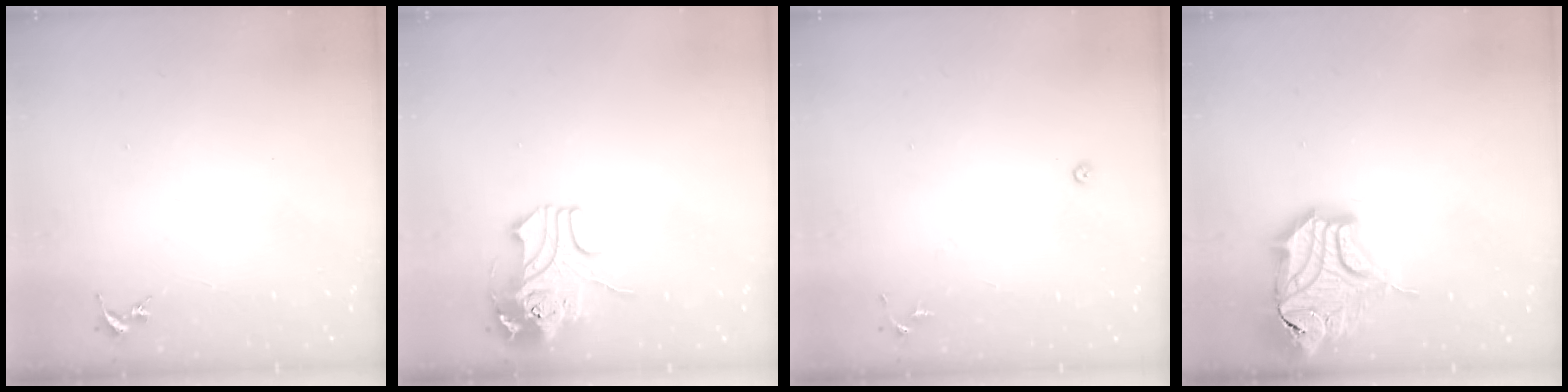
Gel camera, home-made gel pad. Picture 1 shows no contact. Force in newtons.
{"total": 10.6, "press": 10.4, "slide": 1.7}
{"total": 5.5, "press": 5.5, "slide": 0.5}
{"total": 20.0, "press": 19.8, "slide": 2.7}